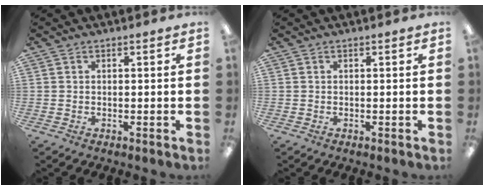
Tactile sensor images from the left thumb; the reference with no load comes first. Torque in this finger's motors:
{"motor_torque": [0.00, 0.00, 0.01, -0.01, 0.00]}